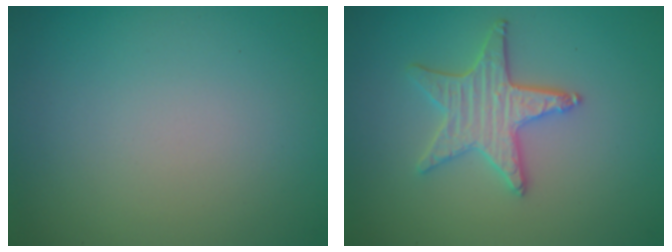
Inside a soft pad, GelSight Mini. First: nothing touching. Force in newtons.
{"total": 3.8, "press": 3.5, "slide": 1.6}